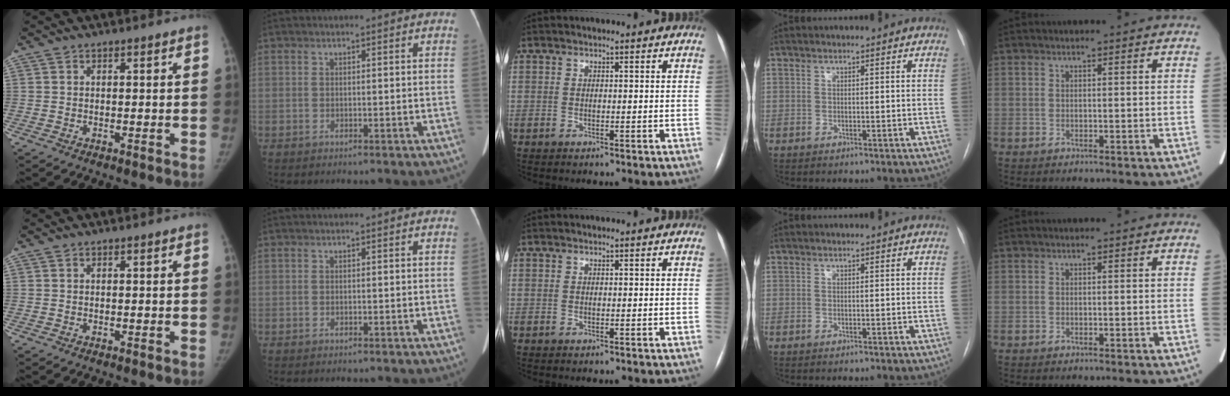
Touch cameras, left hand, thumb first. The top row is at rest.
{}